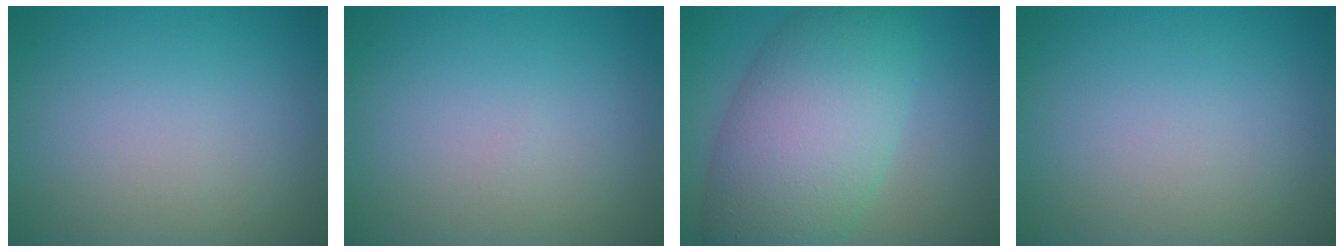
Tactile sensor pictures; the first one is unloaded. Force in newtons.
{"total": 0.0}
{"total": 10.6, "press": 10.6, "slide": 0.3}
{"total": 0.0}